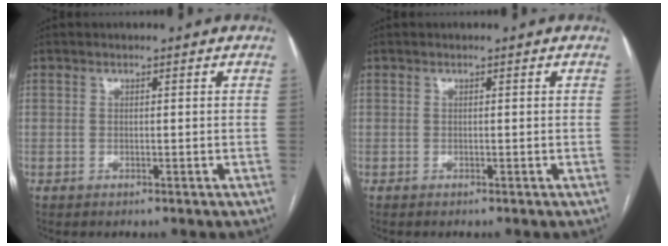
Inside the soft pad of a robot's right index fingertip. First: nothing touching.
{"total": 0.0}